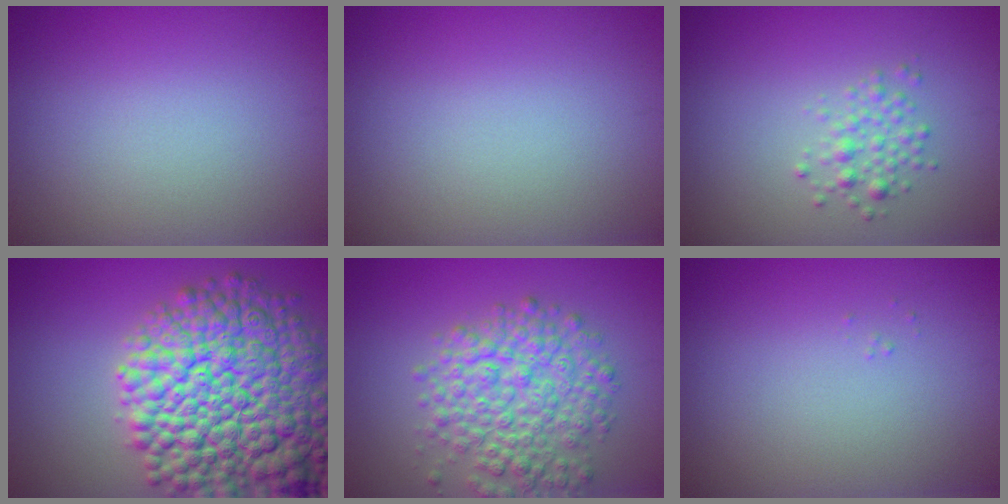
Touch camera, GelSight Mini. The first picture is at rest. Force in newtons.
{"total": 0.0}
{"total": 1.7, "press": 1.7, "slide": 0.1}
{"total": 14.9, "press": 14.8, "slide": 0.7}
{"total": 6.3, "press": 6.3, "slide": 0.3}
{"total": 0.0}